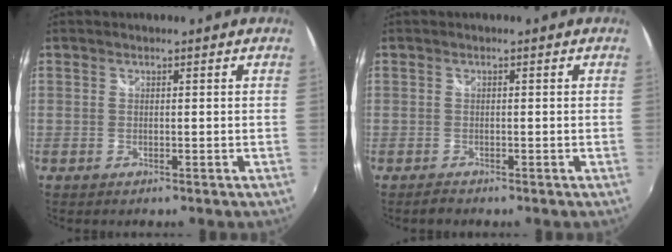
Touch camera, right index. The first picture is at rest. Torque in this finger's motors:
{"motor_torque": [-0.75, -0.43, -0.73, -0.08]}